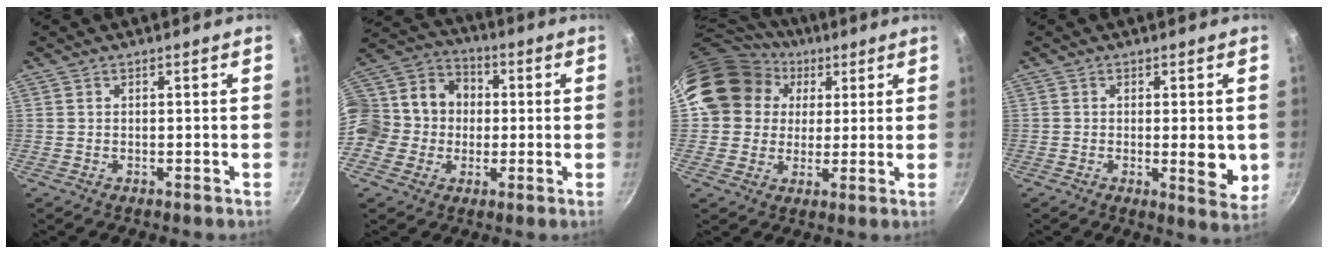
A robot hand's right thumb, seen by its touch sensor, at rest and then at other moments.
{"total": 18.0, "force": [-0.4, 16.0, 8.2], "torque": [-0.144, 0.045, -0.017]}
{"total": 16.6, "force": [4.7, 14.5, 6.5], "torque": [-0.093, 0.025, 0.075]}
{"total": 7.1, "force": [-0.5, 2.0, 6.8], "torque": [-0.092, -0.018, -0.004]}